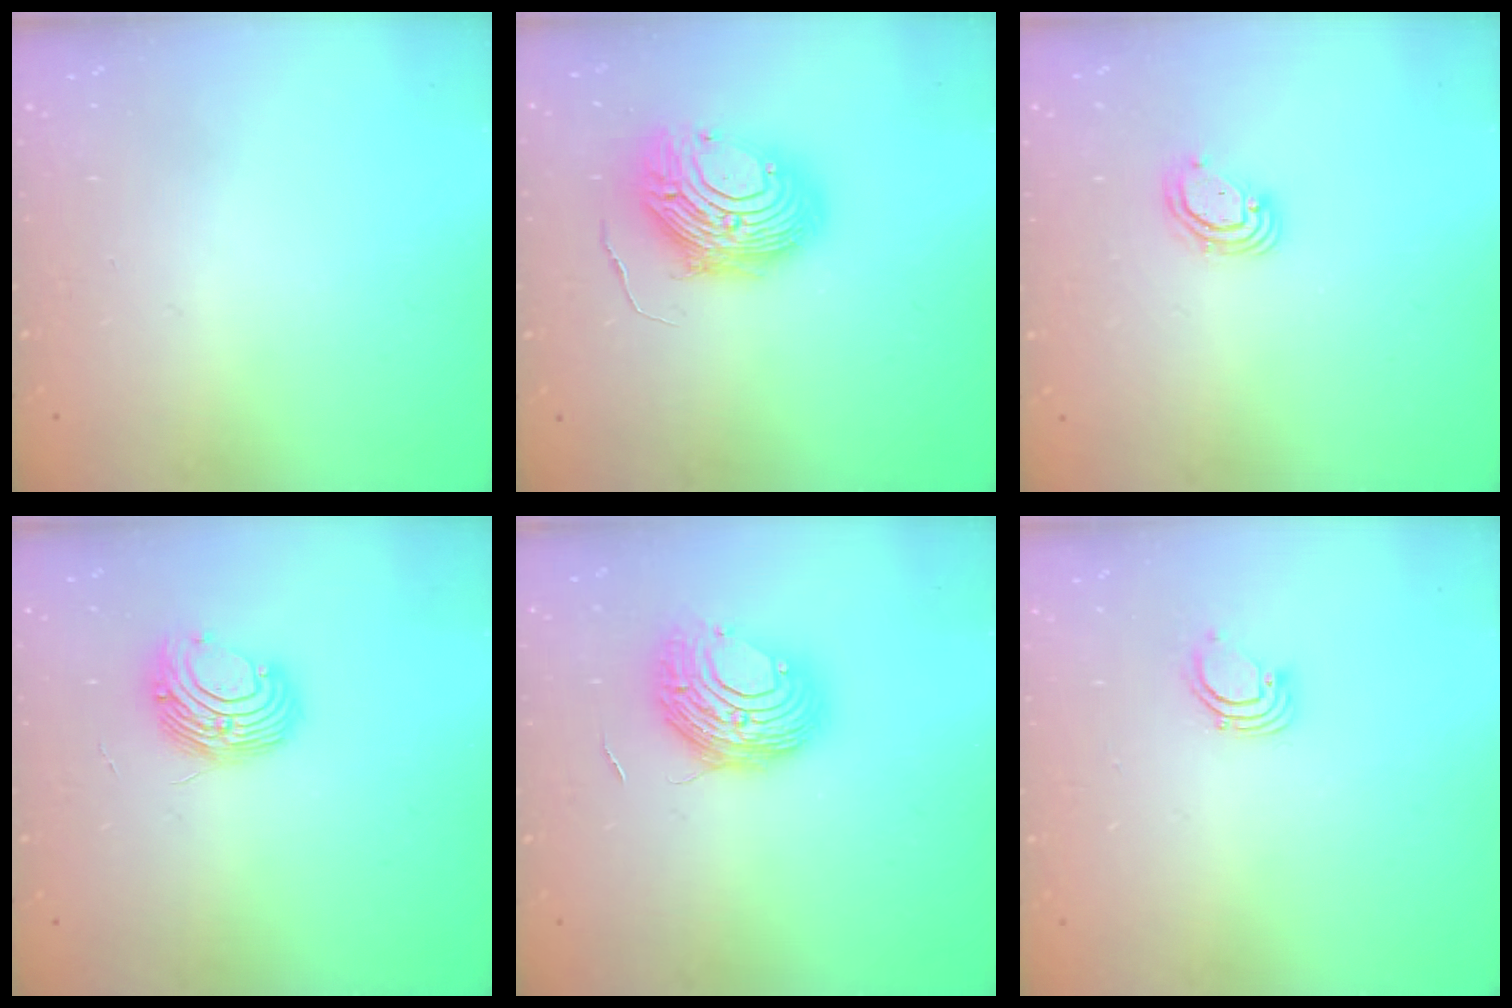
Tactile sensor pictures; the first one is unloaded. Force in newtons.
{"total": 12.9, "press": 12.9, "slide": 0.6}
{"total": 4.1, "press": 4.1, "slide": 0.3}
{"total": 11.4, "press": 11.3, "slide": 1.1}
{"total": 10.1, "press": 10.1, "slide": 0.7}
{"total": 2.2, "press": 2.2, "slide": 0.2}